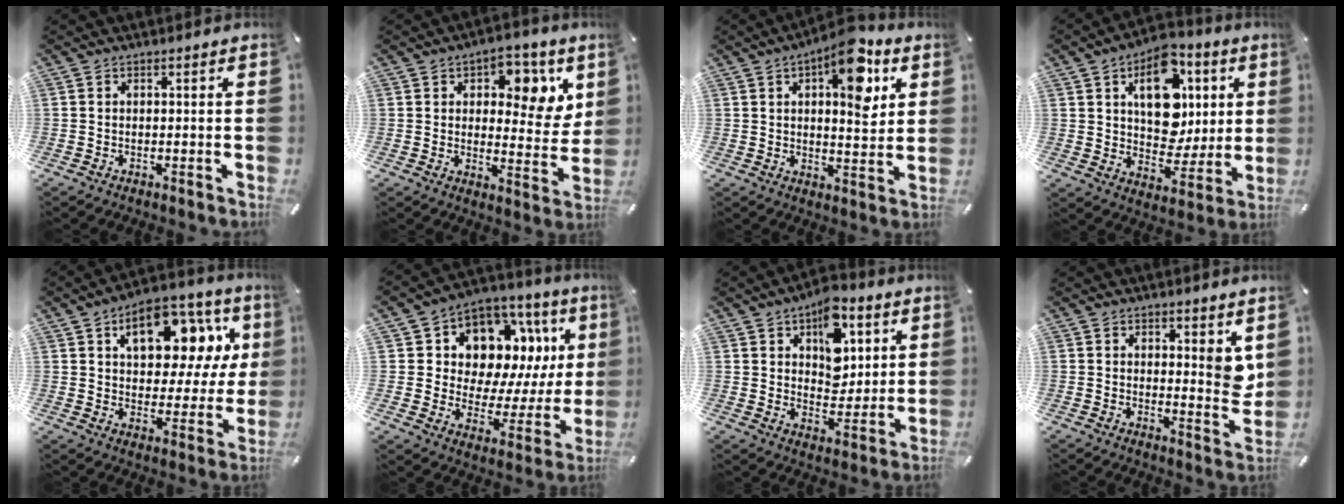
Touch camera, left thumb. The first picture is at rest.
{"total": 9.7, "force": [4.6, 6.0, 6.1], "torque": [-0.056, -0.032, 0.069]}
{"total": 13.5, "force": [6.8, 5.5, 10.2], "torque": [-0.133, -0.034, 0.108]}
{"total": 16.3, "force": [5.5, 11.8, 9.8], "torque": [-0.124, -0.022, 0.098]}
{"total": 16.3, "force": [7.8, 9.8, 10.4], "torque": [-0.153, -0.034, 0.133]}
{"total": 11.1, "force": [6.5, 7.7, 4.7], "torque": [-0.071, -0.075, 0.113]}
{"total": 12.4, "force": [5.9, 8.3, 7.0], "torque": [-0.094, -0.025, 0.103]}
{"total": 5.8, "force": [3.3, 2.5, 4.1], "torque": [-0.038, -0.032, 0.051]}